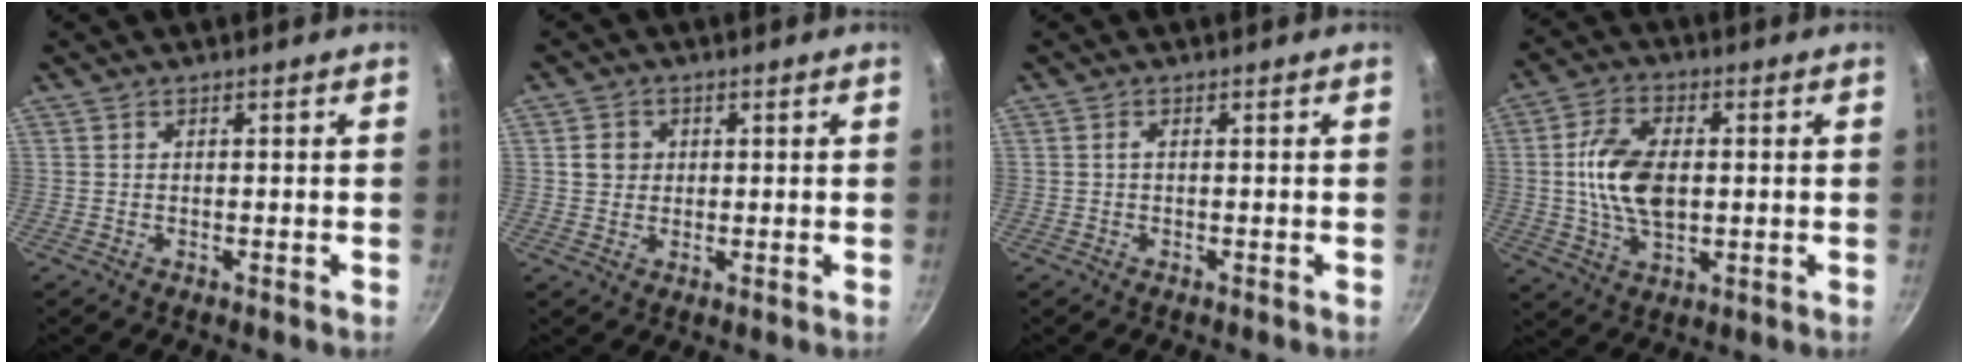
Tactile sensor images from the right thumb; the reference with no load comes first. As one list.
[{"total": 3.5, "force": [0.7, 3.2, 1.3], "torque": [-0.006, 0.001, 0.012]}, {"total": 0.5, "force": [0.0, 0.2, 0.5], "torque": [-0.009, 0.000, -0.003]}, {"total": 12.6, "force": [0.6, 7.2, 10.3], "torque": [-0.193, 0.004, 0.015]}]